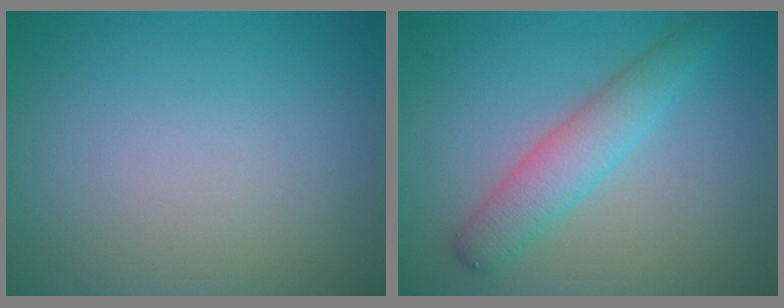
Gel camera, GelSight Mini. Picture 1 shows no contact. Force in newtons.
{"total": 3.7, "press": 3.7, "slide": 0.1}